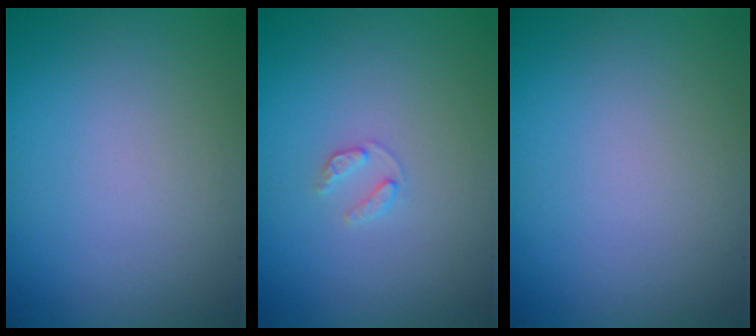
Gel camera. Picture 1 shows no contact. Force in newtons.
{"total": 1.1, "press": 1.1, "slide": 0.2}
{"total": 0.0}